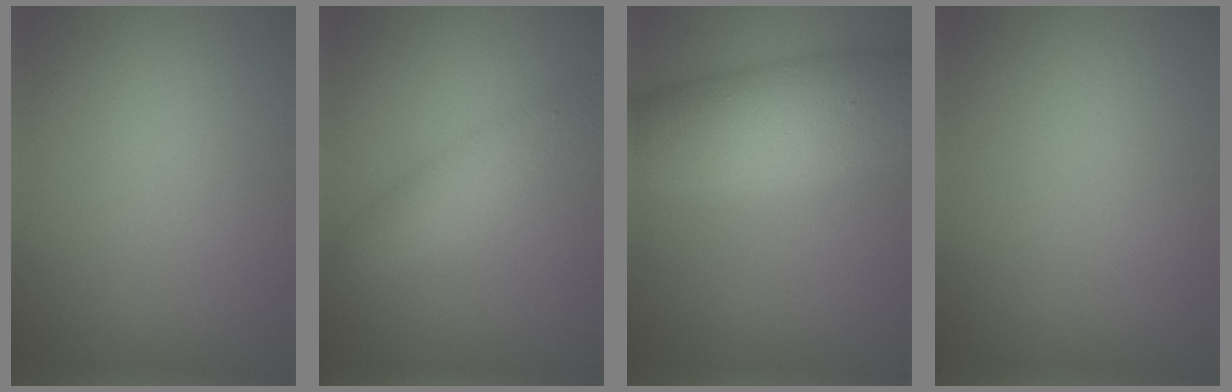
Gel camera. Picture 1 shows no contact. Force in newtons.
{"total": 3.4, "press": 3.4, "slide": 0.1}
{"total": 9.0, "press": 9.0, "slide": 0.2}
{"total": 0.0}